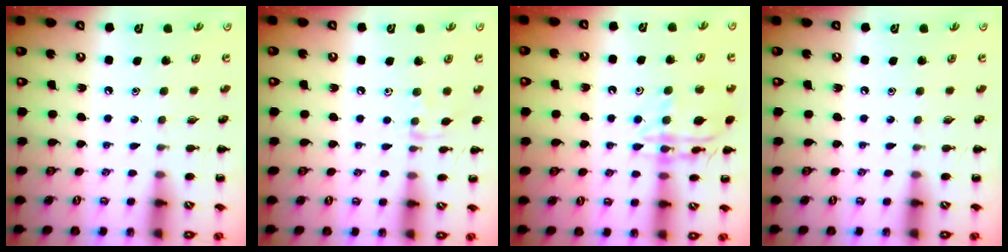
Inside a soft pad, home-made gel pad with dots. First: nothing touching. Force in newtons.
{"total": 5.3, "press": 5.2, "slide": 0.9}
{"total": 14.8, "press": 14.8, "slide": 0.8}
{"total": 0.0}